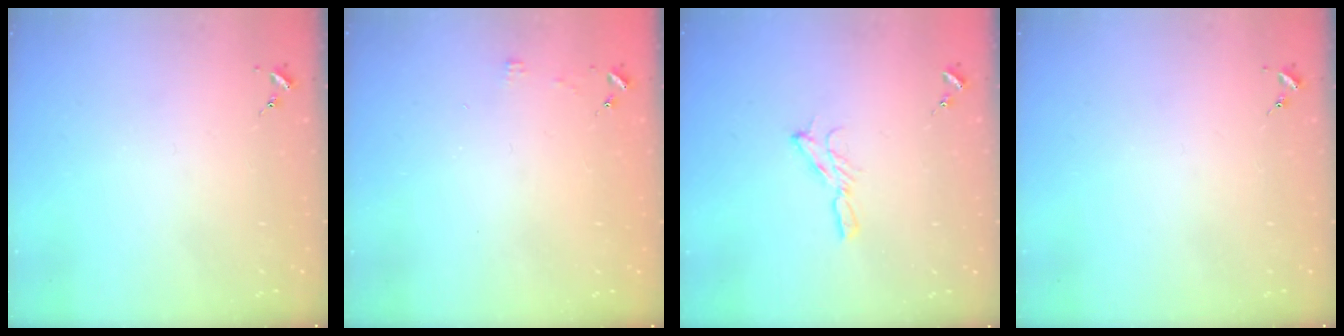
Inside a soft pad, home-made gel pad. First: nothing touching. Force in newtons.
{"total": 3.7, "press": 3.6, "slide": 0.4}
{"total": 6.2, "press": 6.2, "slide": 0.2}
{"total": 0.0}